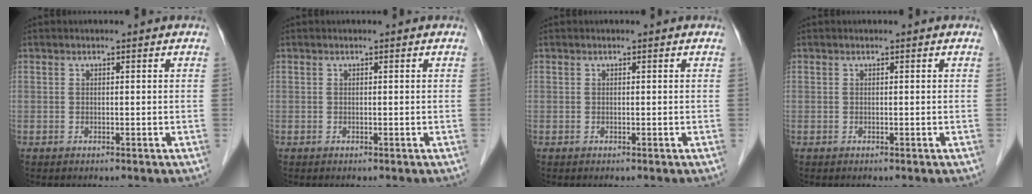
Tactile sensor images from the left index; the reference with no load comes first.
{"total": 0.0}
{"total": 0.0}
{"total": 0.0}